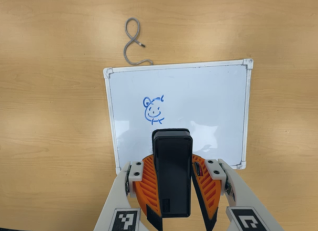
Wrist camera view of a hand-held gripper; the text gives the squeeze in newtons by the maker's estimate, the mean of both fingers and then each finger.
{"total": 11.3, "left": 9.8, "right": 12.8}